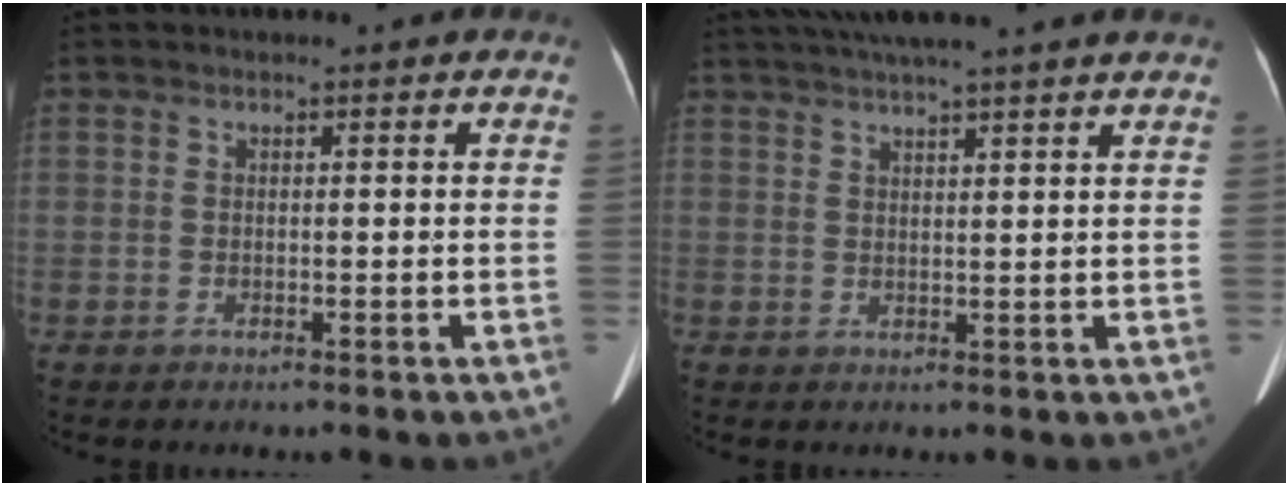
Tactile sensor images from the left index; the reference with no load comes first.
{"total": 13.1, "force": [11.3, -0.8, 6.6], "torque": [-0.114, 0.031, 0.149]}